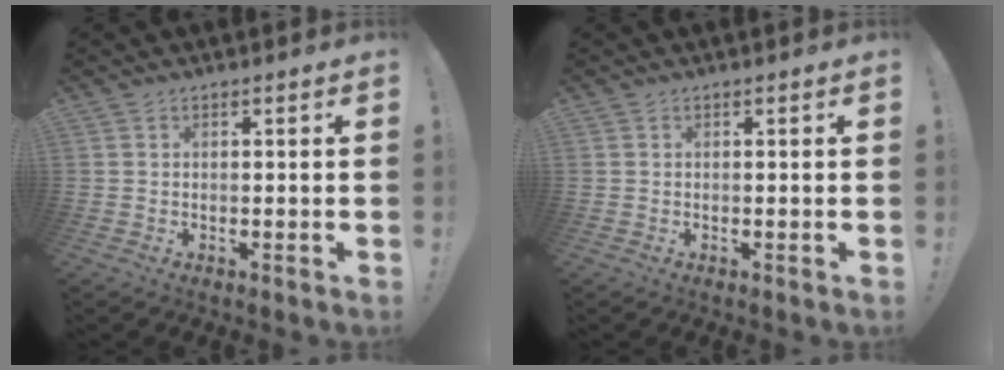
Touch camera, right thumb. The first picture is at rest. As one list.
[{"total": 0.0}]